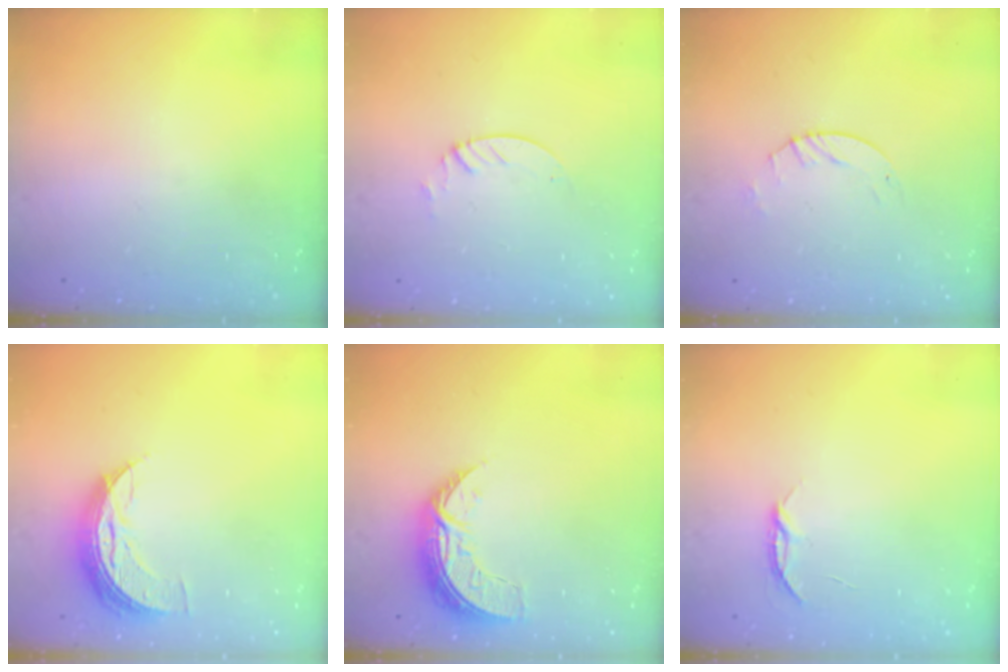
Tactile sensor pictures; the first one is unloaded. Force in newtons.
{"total": 2.1, "press": 2.1, "slide": 0.2}
{"total": 2.6, "press": 2.6, "slide": 0.3}
{"total": 8.3, "press": 8.3, "slide": 0.5}
{"total": 8.1, "press": 8.0, "slide": 0.8}
{"total": 3.6, "press": 3.6, "slide": 0.5}